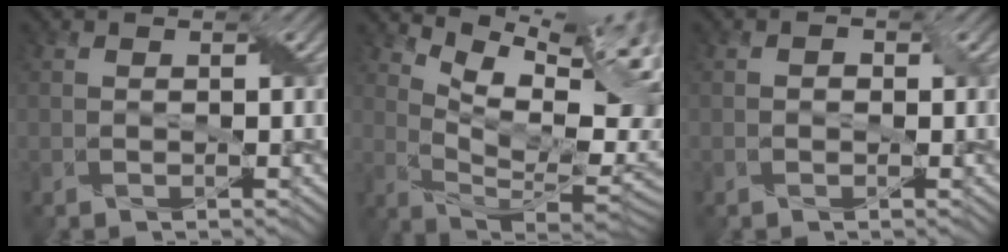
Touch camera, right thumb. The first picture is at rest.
{"total": 15.7, "force": [6.5, 6.0, 12.9], "torque": [-0.187, 0.020, 0.109]}
{"total": 0.9, "force": [-0.2, 0.8, 0.3], "torque": [-0.004, -0.003, -0.006]}